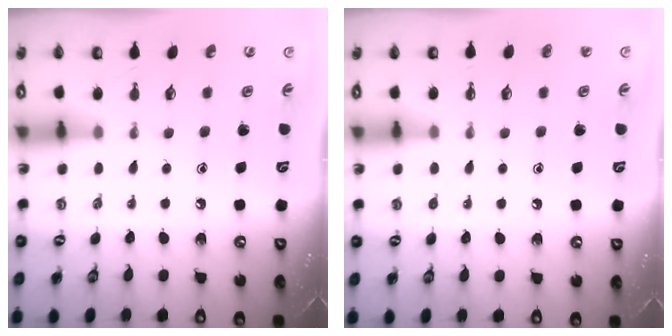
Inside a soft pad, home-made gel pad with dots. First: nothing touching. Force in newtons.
{"total": 0.7, "press": 0.7, "slide": 0.0}